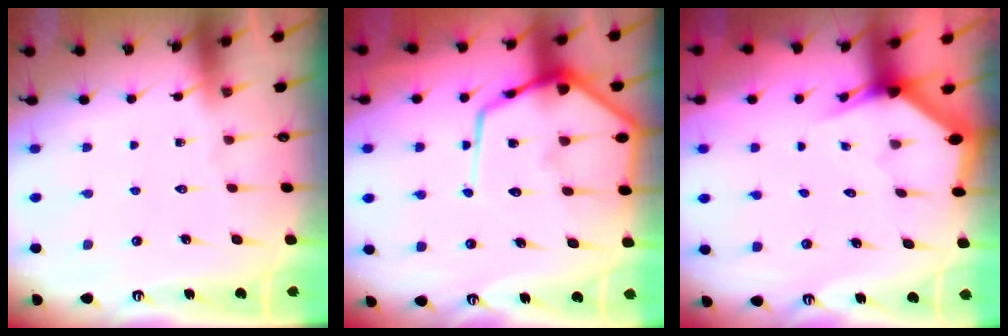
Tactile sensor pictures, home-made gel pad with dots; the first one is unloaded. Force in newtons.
{"total": 15.2, "press": 15.1, "slide": 1.6}
{"total": 3.0, "press": 3.0, "slide": 0.1}